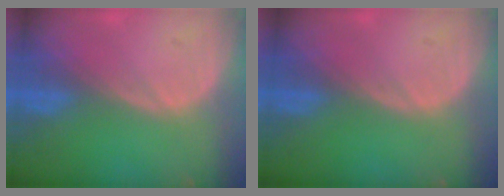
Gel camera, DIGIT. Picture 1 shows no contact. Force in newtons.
{"total": 0.0}